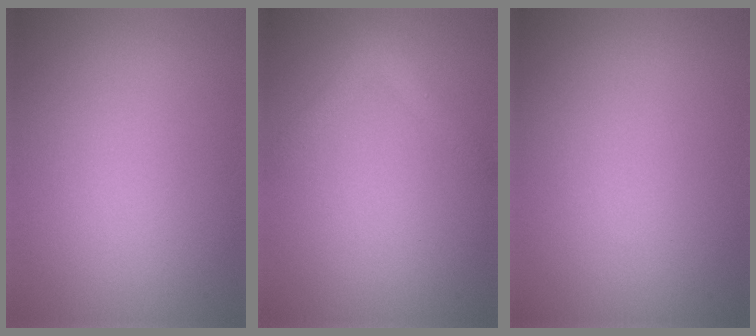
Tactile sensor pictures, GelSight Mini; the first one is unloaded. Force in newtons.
{"total": 2.2, "press": 2.2, "slide": 0.1}
{"total": 0.0}